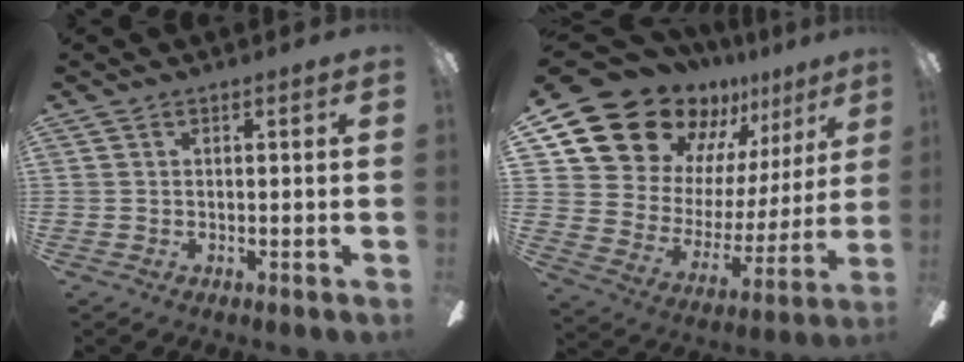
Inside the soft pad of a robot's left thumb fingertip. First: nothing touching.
{"total": 20.4, "force": [15.7, 11.1, 6.8], "torque": [-0.141, -0.116, 0.304]}